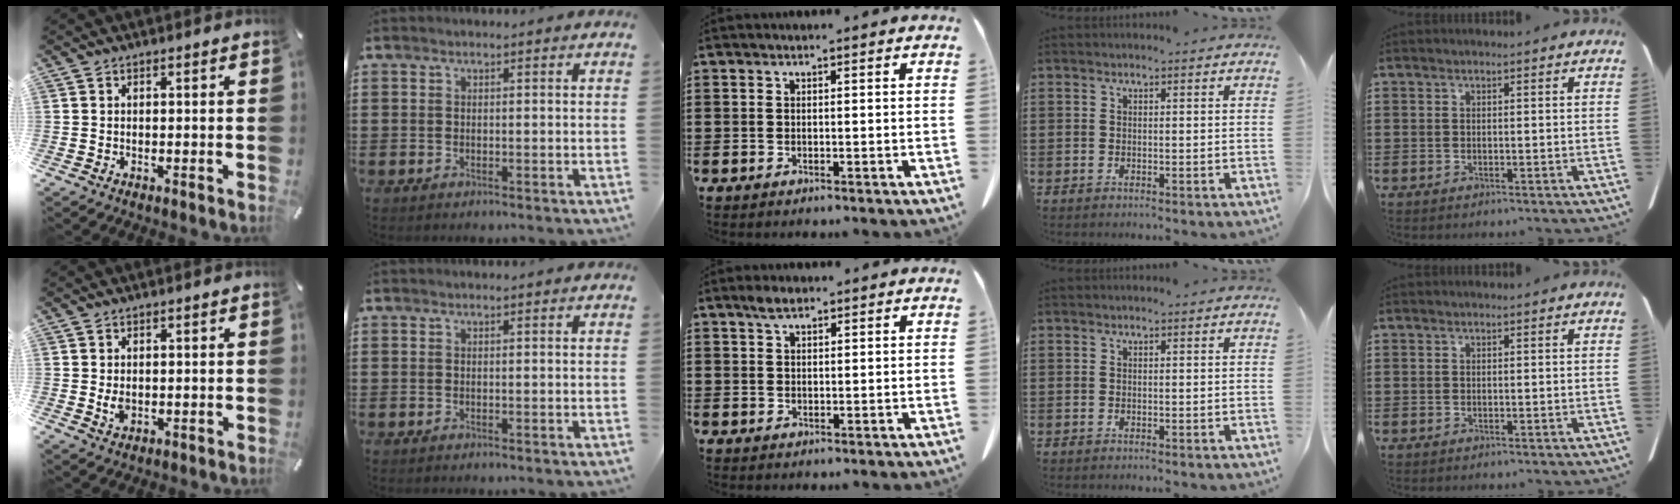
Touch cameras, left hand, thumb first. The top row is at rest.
{"thumb": {"total": 2.3, "force": [0.1, 1.6, 1.7], "torque": [-0.040, 0.000, 0.000]}, "middle": {"total": 2.2, "force": [1.6, 1.0, 1.2], "torque": [-0.029, 0.003, 0.030]}}